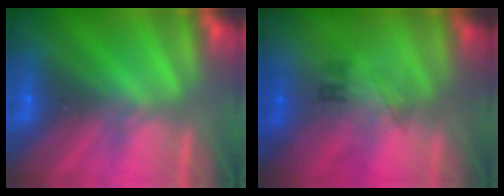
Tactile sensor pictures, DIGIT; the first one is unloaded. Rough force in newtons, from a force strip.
{"total": 2.3}